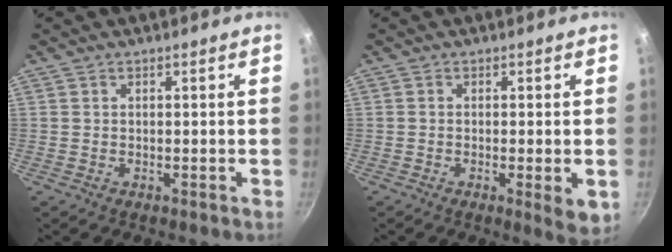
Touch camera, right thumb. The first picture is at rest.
{"total": 4.7, "force": [-1.1, 1.0, 4.5], "torque": [-0.066, -0.010, -0.015]}